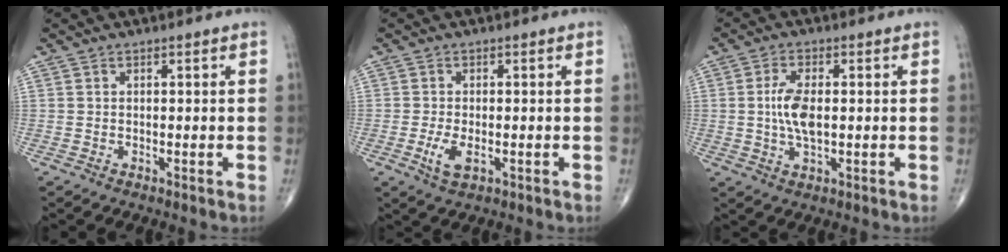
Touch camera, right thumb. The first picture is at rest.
{"total": 3.8, "force": [-1.1, 1.8, 3.2], "torque": [-0.068, -0.007, -0.018]}
{"total": 6.4, "force": [0.1, 2.8, 5.7], "torque": [-0.120, -0.002, -0.001]}